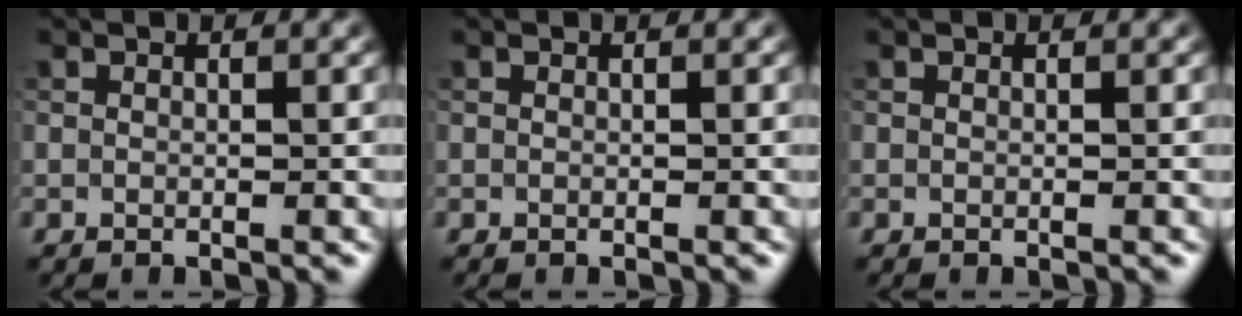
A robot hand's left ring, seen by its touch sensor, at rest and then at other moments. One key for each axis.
{"total": 0.0}
{"total": 0.0}